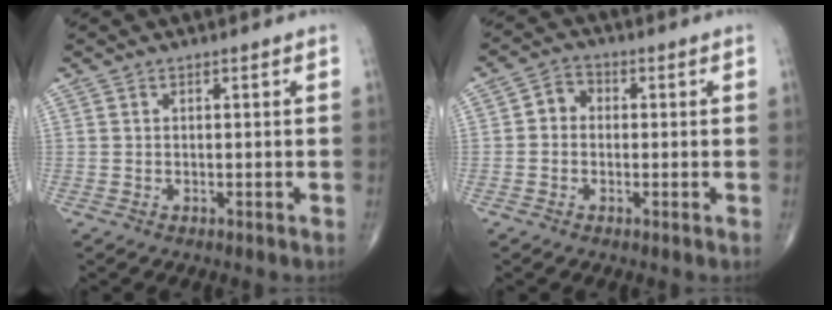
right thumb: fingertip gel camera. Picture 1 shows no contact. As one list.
[{"total": 3.6, "force": [-0.2, 3.1, 1.9], "torque": [-0.016, 0.015, -0.015]}]